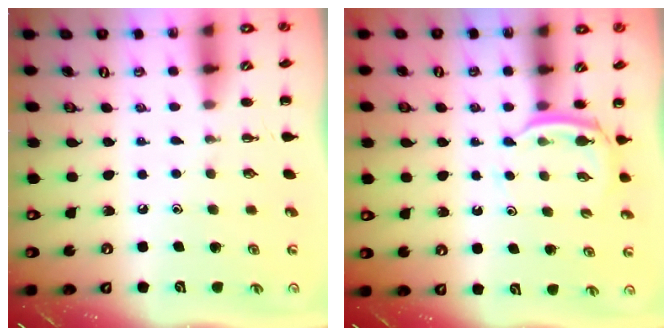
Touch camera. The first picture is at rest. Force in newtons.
{"total": 3.6, "press": 3.4, "slide": 1.1}